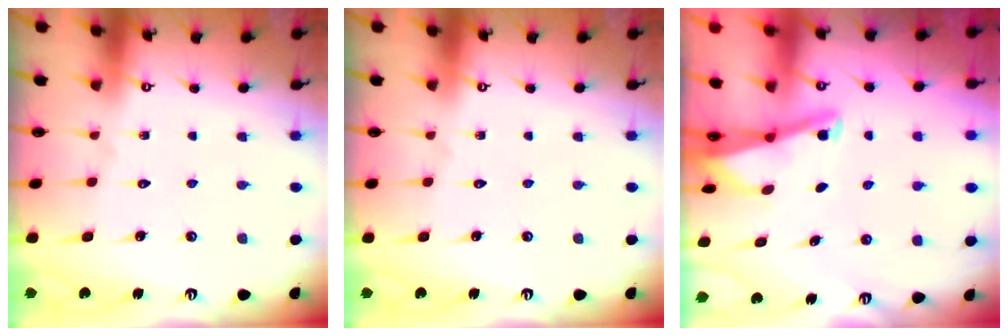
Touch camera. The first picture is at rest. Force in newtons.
{"total": 0.0}
{"total": 2.2, "press": 2.2, "slide": 0.3}